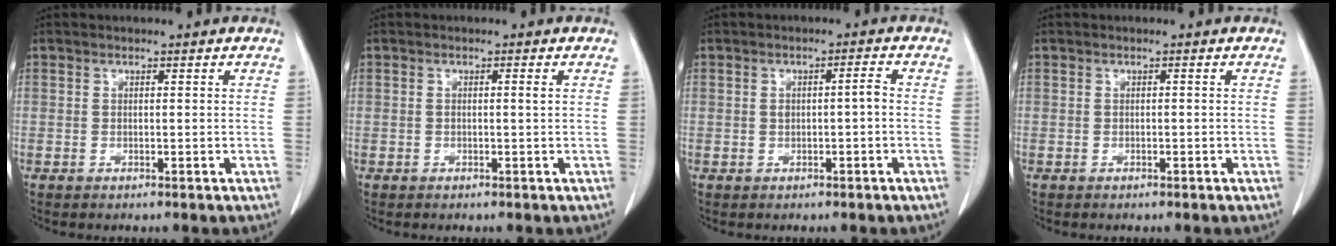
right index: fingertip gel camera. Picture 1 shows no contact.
{"total": 0.7, "force": [0.0, -0.1, 0.7], "torque": [-0.014, -0.001, -0.001]}
{"total": 2.3, "force": [-0.3, 0.5, 2.3], "torque": [-0.040, 0.006, -0.003]}
{"total": 0.0}